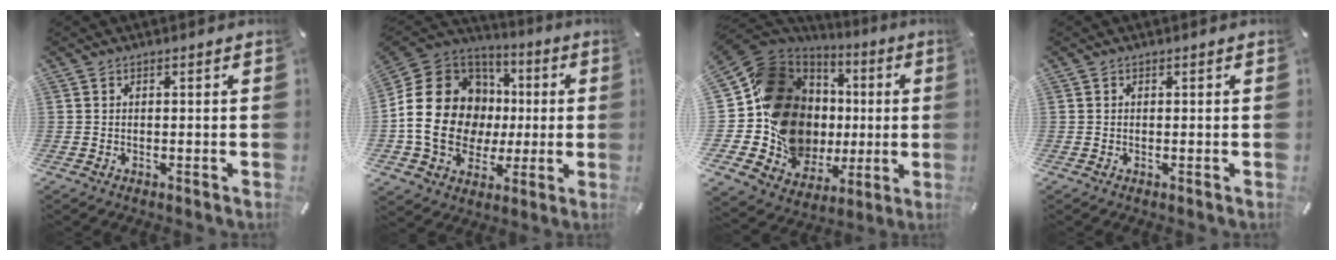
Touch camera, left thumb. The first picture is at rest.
{"total": 22.3, "force": [-0.9, 19.0, 11.6], "torque": [-0.228, 0.008, 0.005]}
{"total": 22.8, "force": [0.3, 19.7, 11.5], "torque": [-0.190, -0.038, 0.055]}
{"total": 0.0}